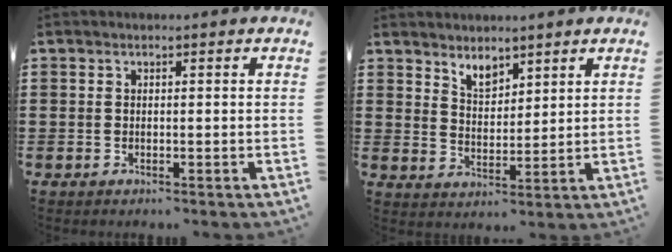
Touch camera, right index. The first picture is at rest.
{"total": 3.8, "force": [3.3, 1.6, 1.0], "torque": [-0.021, -0.005, 0.060]}